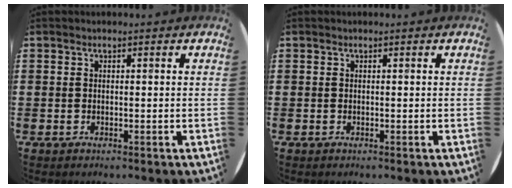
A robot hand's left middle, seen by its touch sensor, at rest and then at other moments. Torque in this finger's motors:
{"motor_torque": [-0.02, 0.02, 0.00, -0.01]}